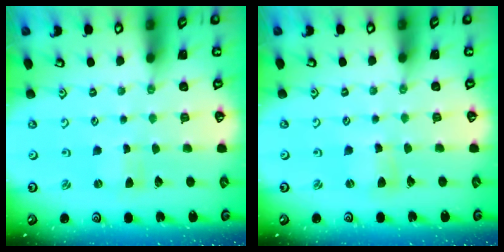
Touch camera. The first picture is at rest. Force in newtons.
{"total": 3.2, "press": 3.2, "slide": 0.2}